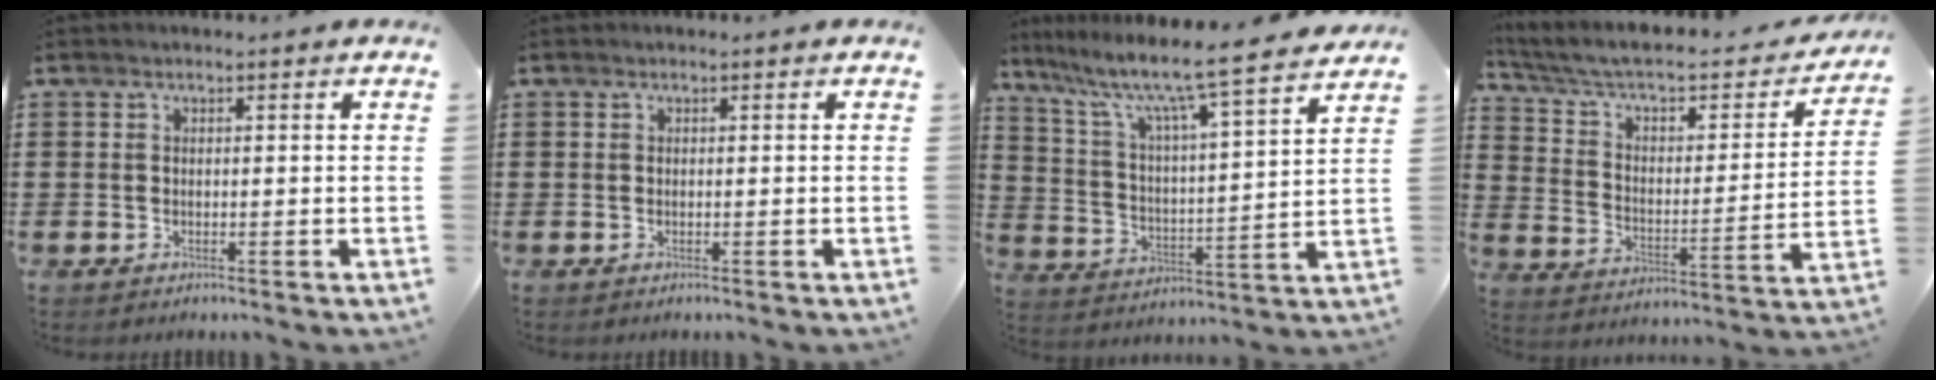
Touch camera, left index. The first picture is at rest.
{"total": 0.0}
{"total": 8.6, "force": [7.2, -0.3, 4.7], "torque": [-0.114, -0.060, 0.108]}
{"total": 5.9, "force": [4.4, 2.0, 3.4], "torque": [-0.088, -0.037, 0.069]}